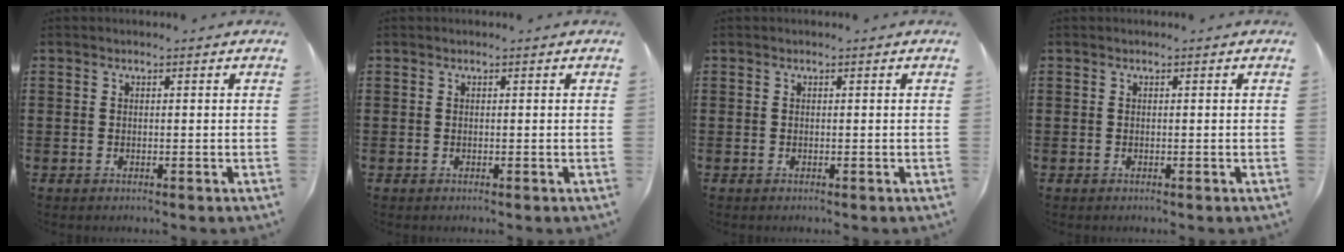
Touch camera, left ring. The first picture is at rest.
{"total": 0.0}
{"total": 0.0}
{"total": 0.0}